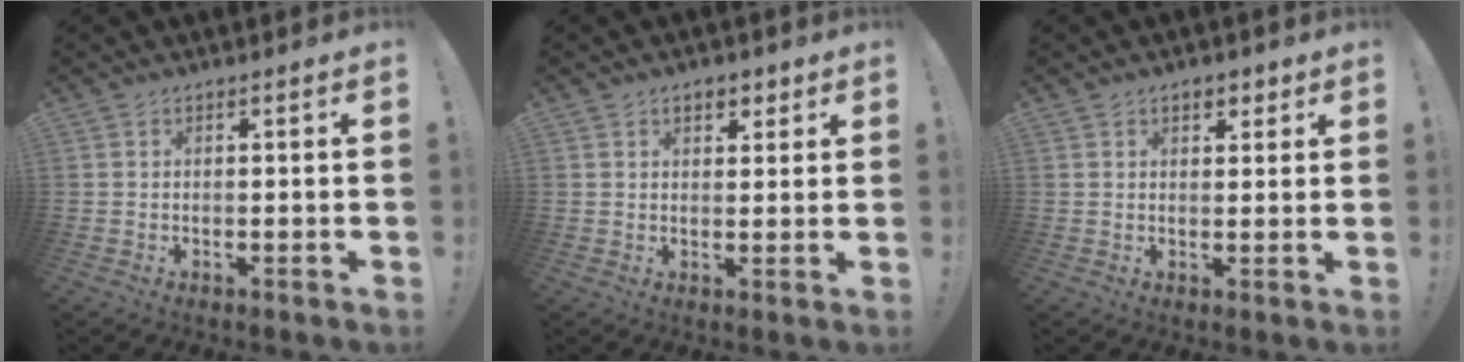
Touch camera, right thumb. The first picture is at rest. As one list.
[{"total": 4.0, "force": [2.2, 2.6, 2.1], "torque": [-0.022, -0.003, 0.037]}, {"total": 3.4, "force": [1.8, 2.2, 1.8], "torque": [-0.016, -0.005, 0.029]}]